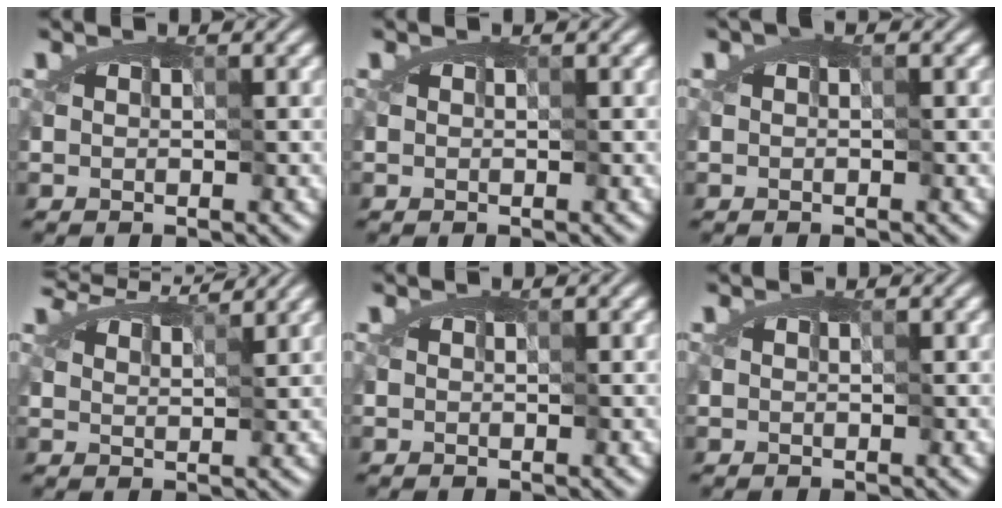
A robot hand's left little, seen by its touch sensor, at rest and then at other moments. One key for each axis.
{"total": 0.0}
{"total": 0.7, "fx": -0.3, "fy": 0.2, "fz": 0.6, "tx": -0.012, "ty": 0.000, "tz": -0.003}
{"total": 4.5, "fx": 4.1, "fy": 0.6, "fz": 1.7, "tx": -0.050, "ty": 0.010, "tz": 0.052}
{"total": 0.0}
{"total": 0.0}